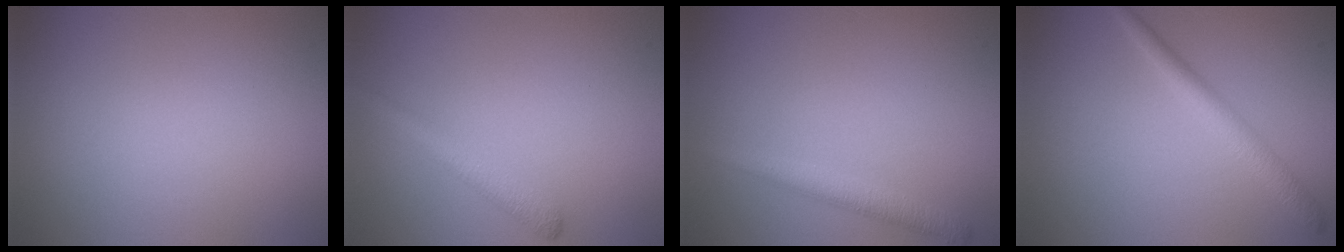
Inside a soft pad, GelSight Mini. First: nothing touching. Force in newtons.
{"total": 2.0, "press": 2.0, "slide": 0.1}
{"total": 2.3, "press": 2.3, "slide": 0.1}
{"total": 2.2, "press": 2.2, "slide": 0.1}